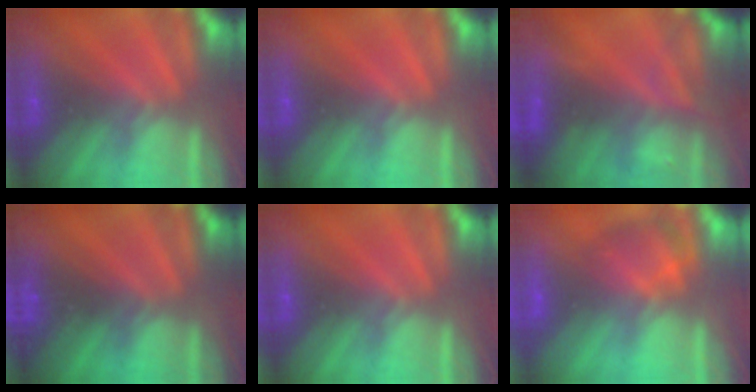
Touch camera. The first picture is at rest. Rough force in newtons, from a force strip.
{"total": 0.0}
{"total": 5.5}
{"total": 2.9}
{"total": 0.0}
{"total": 2.9}